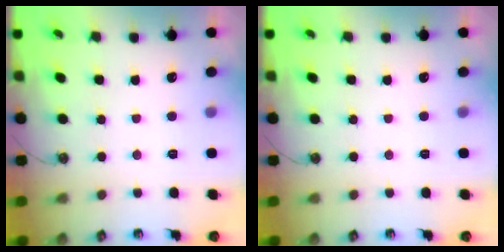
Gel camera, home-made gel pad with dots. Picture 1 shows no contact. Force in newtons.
{"total": 0.0}